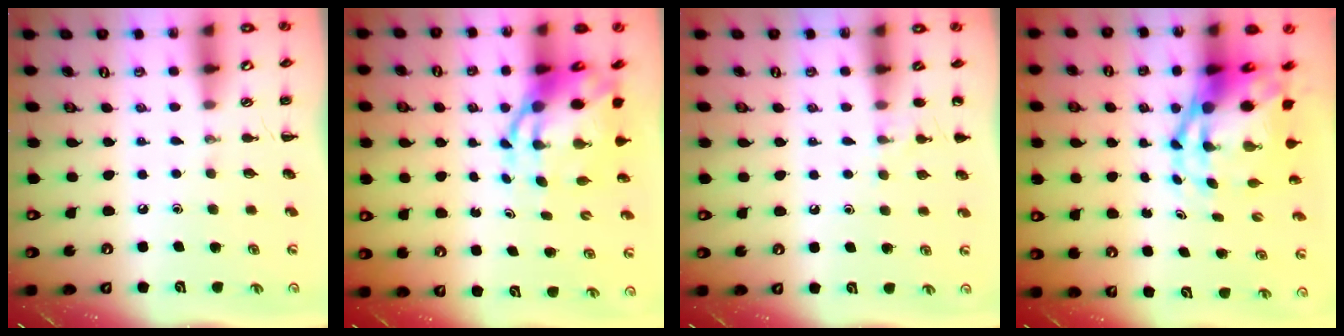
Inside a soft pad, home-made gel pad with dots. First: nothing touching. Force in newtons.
{"total": 9.1, "press": 8.7, "slide": 2.7}
{"total": 5.6, "press": 5.4, "slide": 1.6}
{"total": 9.7, "press": 9.2, "slide": 2.9}